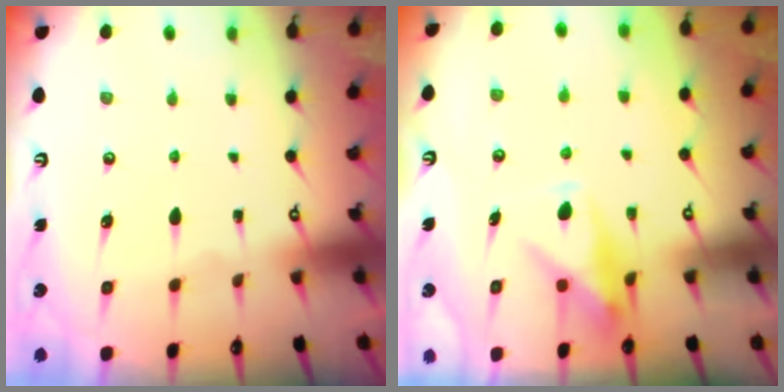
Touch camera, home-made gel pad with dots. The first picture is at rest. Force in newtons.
{"total": 10.9, "press": 10.9, "slide": 0.6}